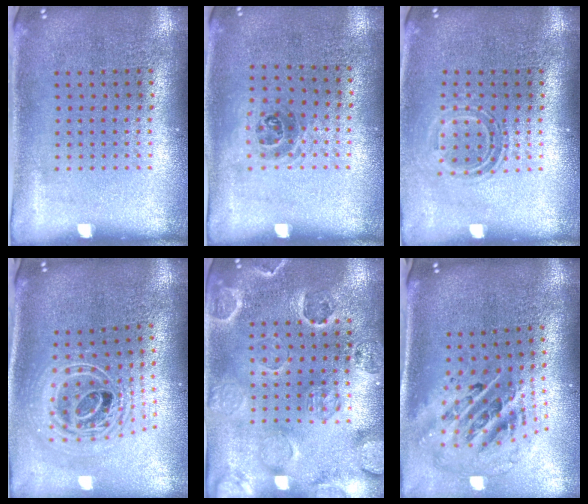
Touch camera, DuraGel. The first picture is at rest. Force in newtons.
{"total": 1.0, "press": 0.7, "slide": 0.7}
{"total": 1.4, "press": 1.0, "slide": 1.0}
{"total": 2.5, "press": 1.8, "slide": 1.6}
{"total": 2.6, "press": 2.4, "slide": 0.8}
{"total": 2.7, "press": 1.9, "slide": 2.0}